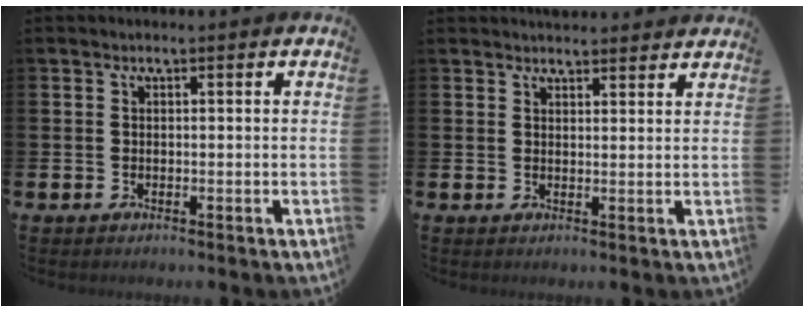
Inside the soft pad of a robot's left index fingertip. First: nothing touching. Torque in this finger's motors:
{"motor_torque": [1.08, -1.06, 0.16, 0.06]}